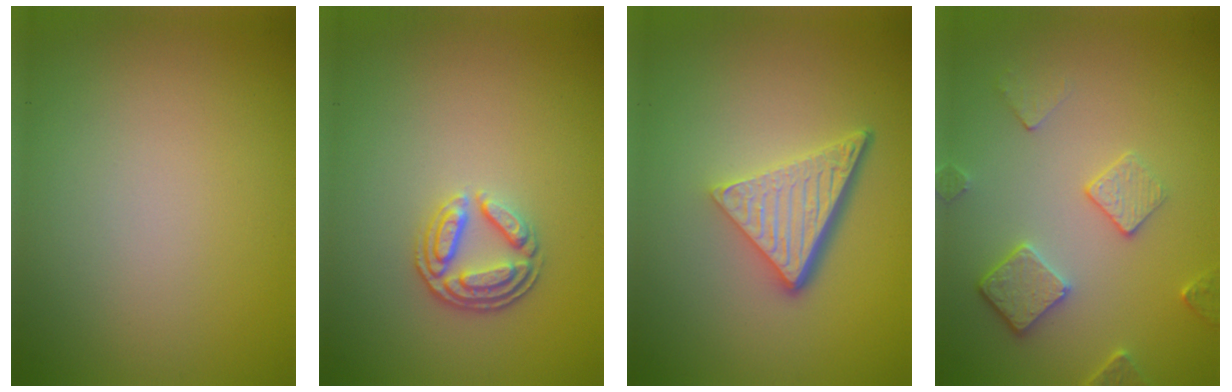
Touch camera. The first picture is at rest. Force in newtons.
{"total": 2.9, "press": 2.5, "slide": 1.6}
{"total": 5.5, "press": 3.8, "slide": 4.0}
{"total": 3.7, "press": 3.2, "slide": 1.8}